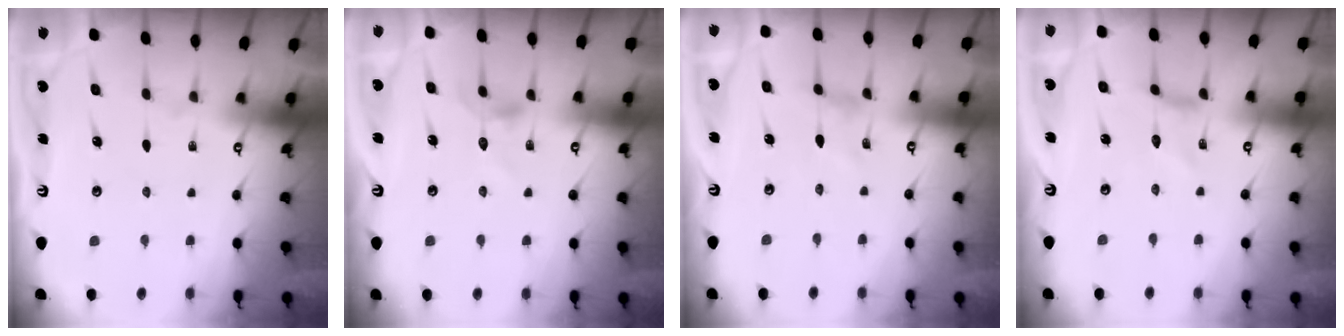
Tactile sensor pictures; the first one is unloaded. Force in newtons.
{"total": 4.8, "press": 4.8, "slide": 0.6}
{"total": 0.0}
{"total": 0.0}